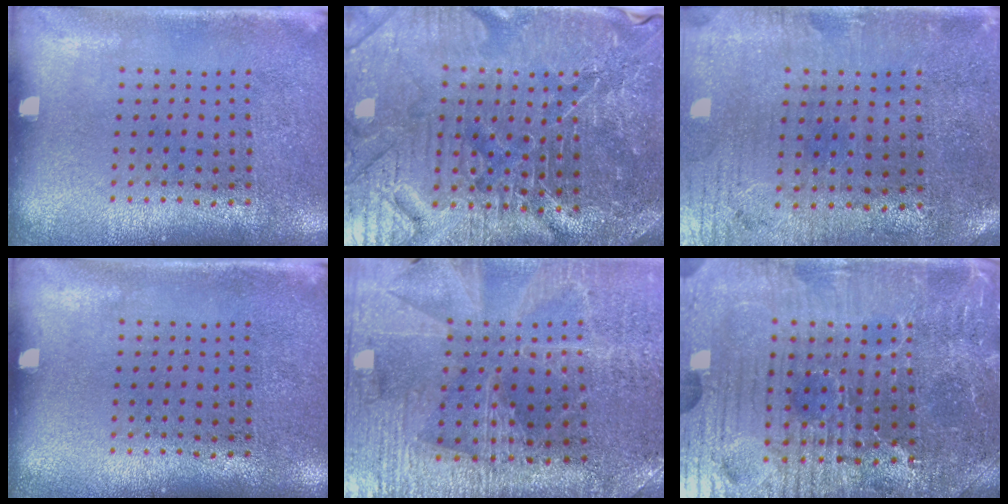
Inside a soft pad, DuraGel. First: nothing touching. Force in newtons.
{"total": 5.9, "press": 5.5, "slide": 2.2}
{"total": 0.6, "press": 0.4, "slide": 0.5}
{"total": 0.0}
{"total": 3.1, "press": 3.0, "slide": 0.4}
{"total": 5.2, "press": 5.0, "slide": 1.4}